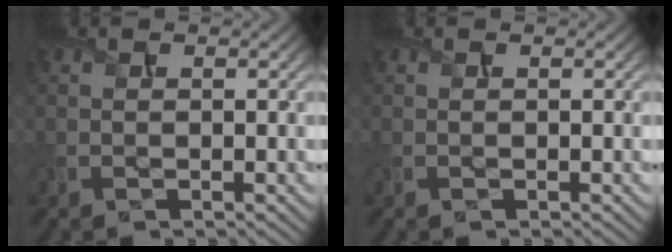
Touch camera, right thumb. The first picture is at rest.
{"total": 0.0}